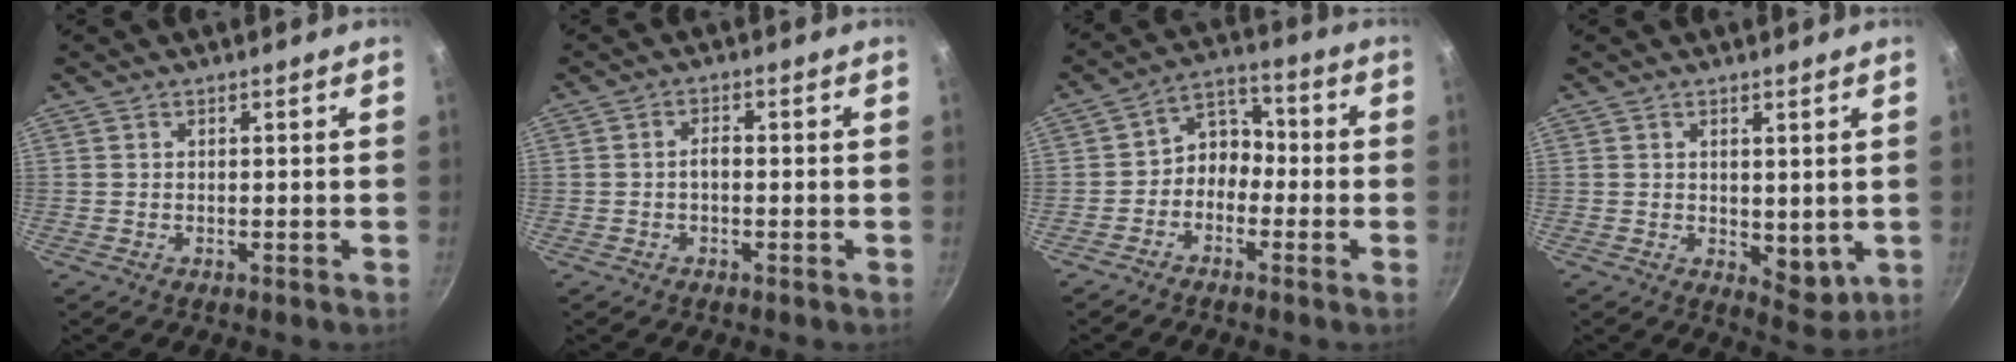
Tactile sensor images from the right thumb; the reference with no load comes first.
{"total": 2.0, "force": [-0.5, 1.1, 1.6], "torque": [-0.021, 0.013, -0.009]}
{"total": 6.6, "force": [-2.1, 5.2, 3.4], "torque": [-0.021, 0.043, -0.054]}
{"total": 5.3, "force": [0.8, 3.3, 4.0], "torque": [-0.044, -0.019, 0.017]}